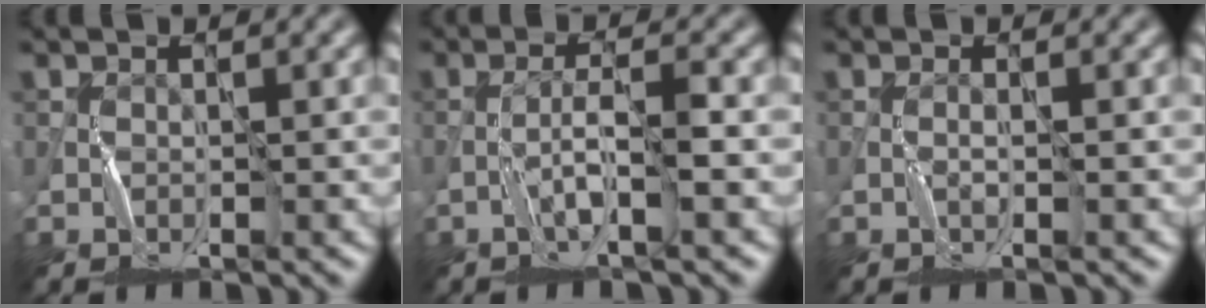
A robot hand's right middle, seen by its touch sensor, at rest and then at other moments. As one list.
[{"total": 2.3, "force": [-1.2, -0.6, 1.9], "torque": [-0.038, 0.010, -0.029]}, {"total": 0.6, "force": [-0.1, -0.6, -0.3], "torque": [0.000, 0.002, -0.004]}]